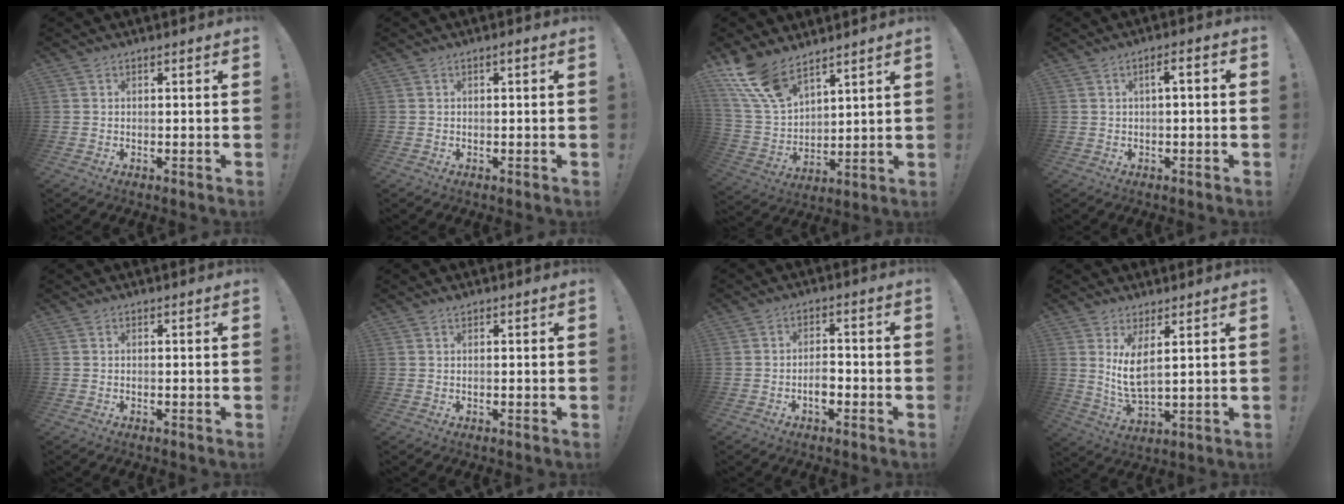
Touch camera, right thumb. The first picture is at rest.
{"total": 1.0, "force": [-0.4, 0.0, 0.9], "torque": [-0.022, 0.006, -0.006]}
{"total": 13.8, "force": [10.4, 6.3, 6.5], "torque": [-0.139, -0.065, 0.203]}
{"total": 3.2, "force": [-0.6, 0.6, 3.1], "torque": [-0.044, 0.003, -0.017]}
{"total": 0.0}
{"total": 0.6, "force": [0.5, -0.1, 0.2], "torque": [-0.004, 0.000, 0.010]}
{"total": 4.7, "force": [-1.8, 2.6, 3.4], "torque": [-0.055, 0.005, -0.035]}
{"total": 8.2, "force": [3.6, 2.7, 6.9], "torque": [-0.134, -0.026, 0.063]}